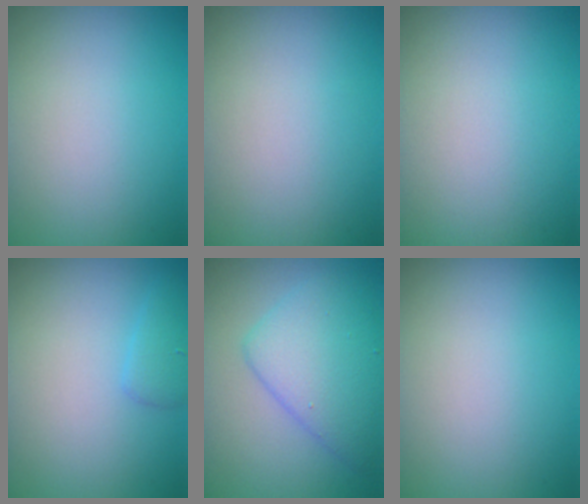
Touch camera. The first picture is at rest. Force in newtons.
{"total": 0.0}
{"total": 0.0}
{"total": 1.4, "press": 1.4, "slide": 0.2}
{"total": 5.5, "press": 5.5, "slide": 0.1}
{"total": 0.0}